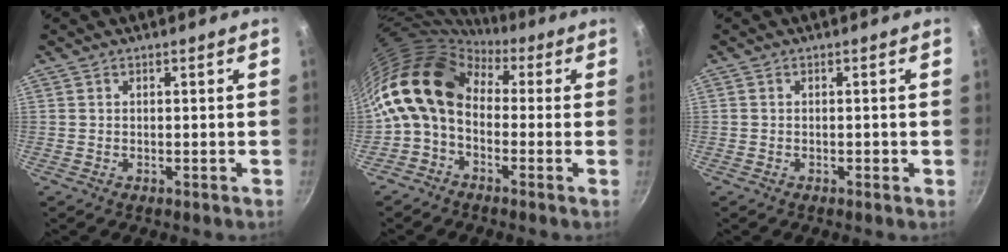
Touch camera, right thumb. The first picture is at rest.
{"total": 13.2, "force": [0.8, 9.3, 9.3], "torque": [-0.156, 0.028, -0.014]}
{"total": 0.6, "force": [-0.3, 0.3, 0.4], "torque": [-0.002, 0.003, -0.005]}